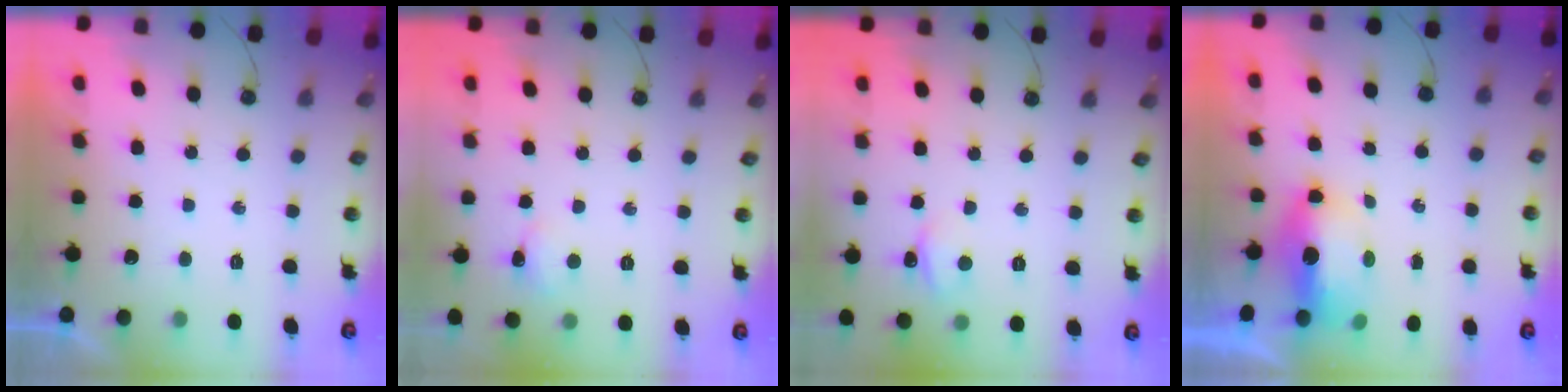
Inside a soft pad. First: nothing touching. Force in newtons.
{"total": 2.5, "press": 2.4, "slide": 0.5}
{"total": 2.5, "press": 2.5, "slide": 0.4}
{"total": 8.1, "press": 7.6, "slide": 2.8}